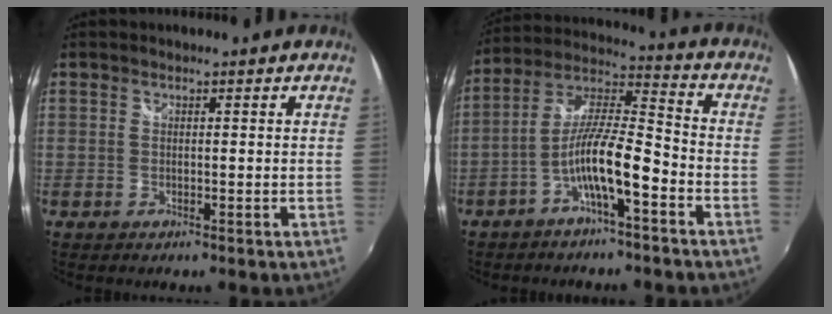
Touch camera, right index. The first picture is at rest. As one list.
[{"total": 10.7, "force": [-5.1, 1.7, 9.3], "torque": [-0.190, 0.013, -0.092]}]